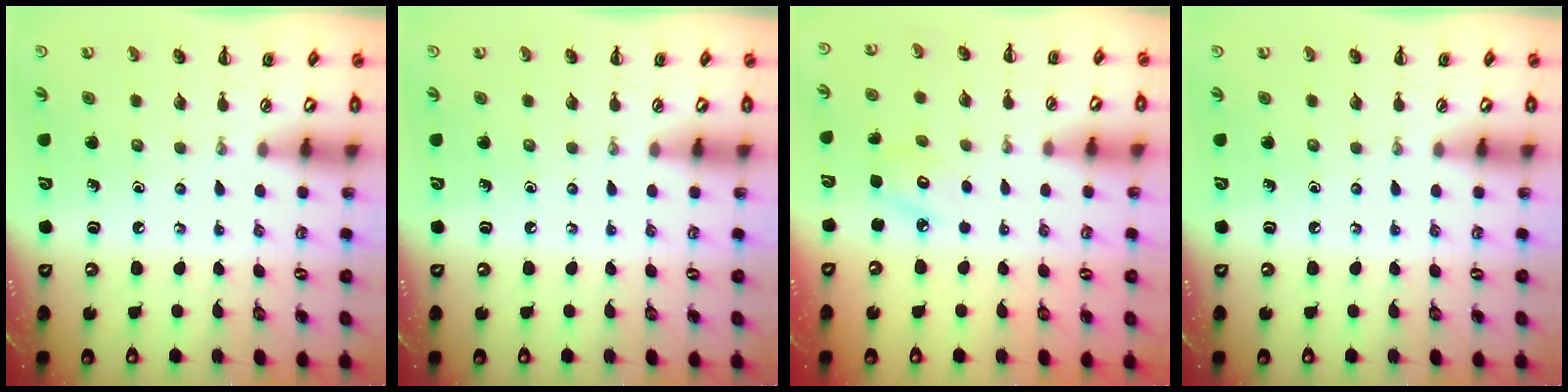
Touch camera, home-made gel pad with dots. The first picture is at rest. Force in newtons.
{"total": 0.0}
{"total": 4.0, "press": 3.9, "slide": 0.8}
{"total": 0.0}